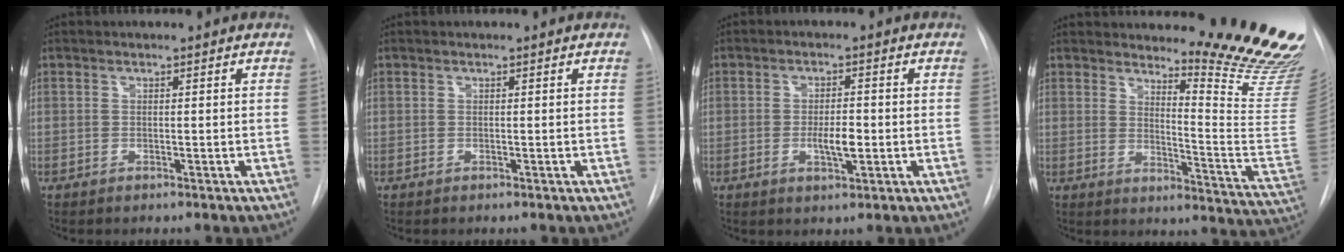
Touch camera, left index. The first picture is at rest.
{"total": 0.0}
{"total": 4.0, "force": [-0.8, 1.2, 3.7], "torque": [-0.063, -0.001, -0.010]}
{"total": 17.8, "force": [16.1, 0.2, 7.7], "torque": [-0.100, -0.149, 0.188]}